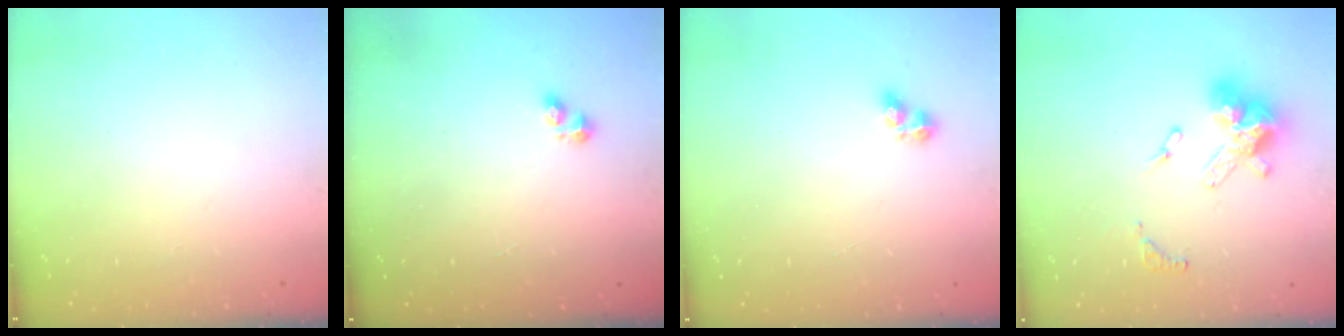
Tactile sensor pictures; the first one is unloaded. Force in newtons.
{"total": 3.3, "press": 3.2, "slide": 0.5}
{"total": 3.4, "press": 3.2, "slide": 1.2}
{"total": 14.1, "press": 14.1, "slide": 0.9}